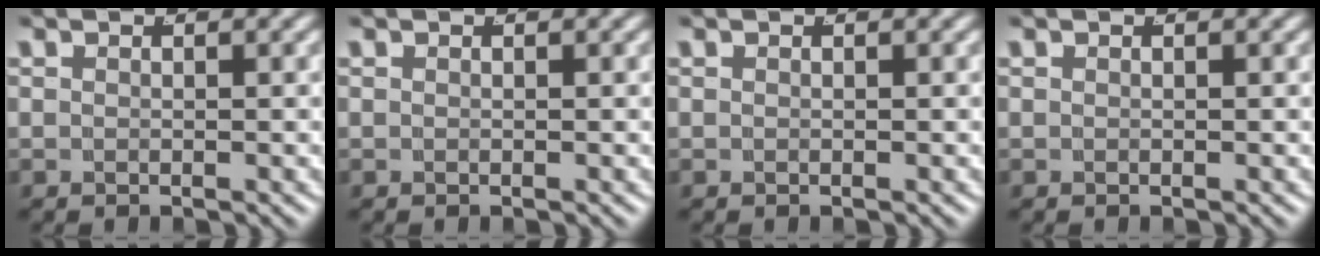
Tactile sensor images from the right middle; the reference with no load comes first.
{"total": 0.0}
{"total": 0.0}
{"total": 0.0}